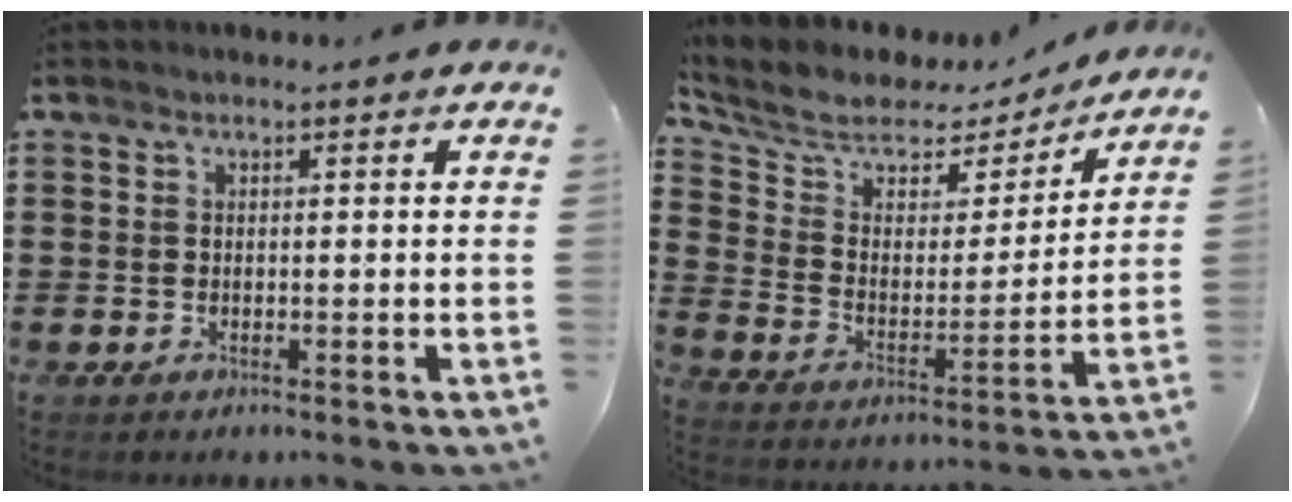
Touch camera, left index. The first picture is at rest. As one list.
[{"total": 6.8, "force": [5.4, 3.4, 2.1], "torque": [-0.081, -0.029, 0.091]}]